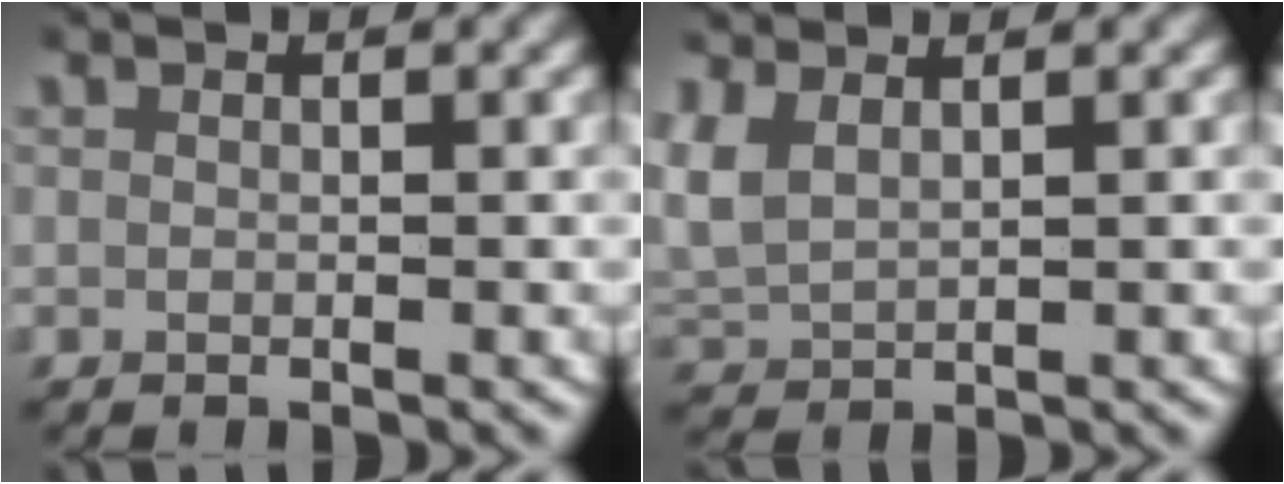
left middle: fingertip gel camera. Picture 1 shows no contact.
{"total": 4.8, "force": [1.4, 3.9, 2.4], "torque": [-0.089, -0.011, 0.032]}